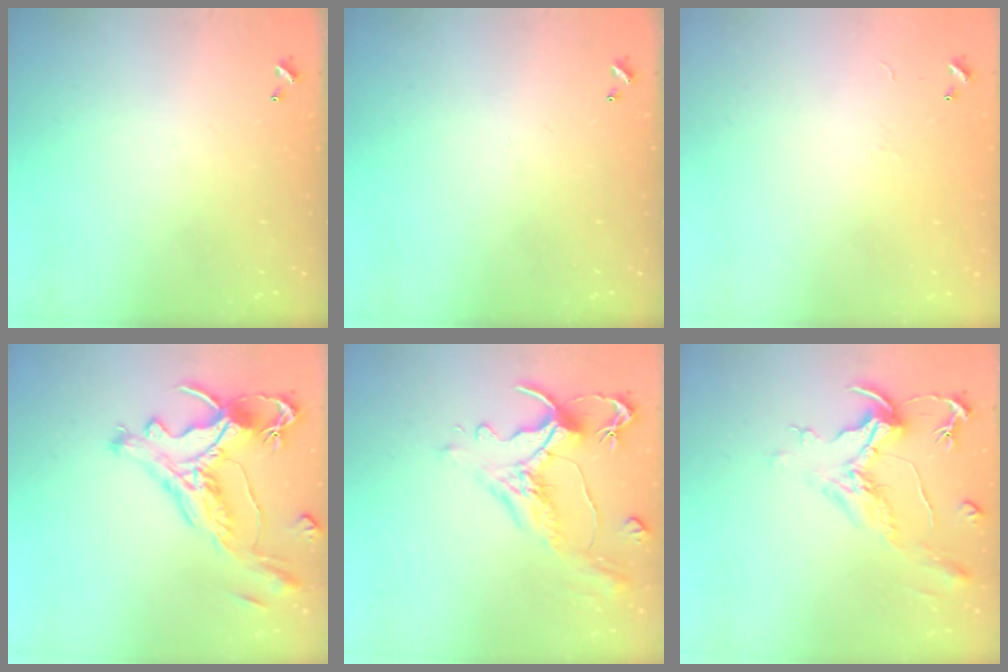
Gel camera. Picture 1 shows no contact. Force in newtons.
{"total": 0.0}
{"total": 6.9, "press": 6.9, "slide": 0.9}
{"total": 2.1, "press": 1.6, "slide": 1.3}
{"total": 1.6, "press": 0.4, "slide": 1.6}
{"total": 2.2, "press": 1.7, "slide": 1.4}